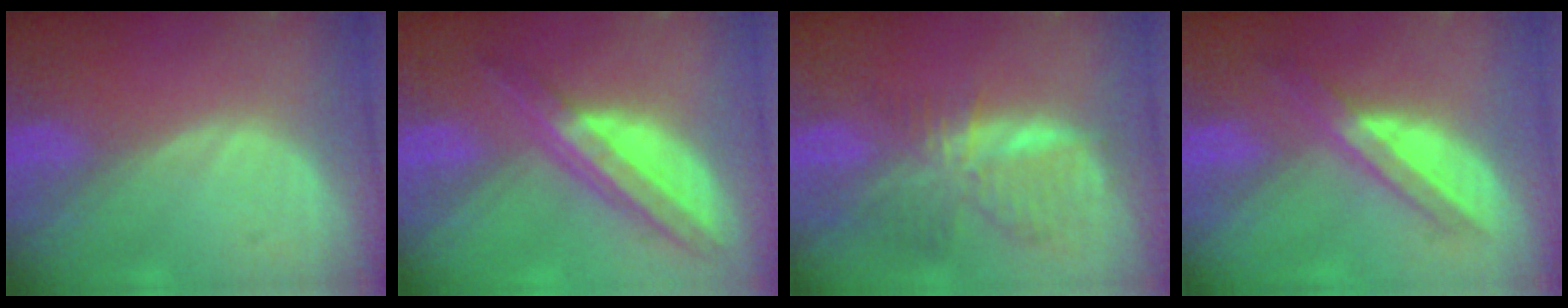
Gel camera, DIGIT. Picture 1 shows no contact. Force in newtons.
{"total": 7.9, "press": 6.7, "slide": 4.2}
{"total": 8.5, "press": 7.4, "slide": 4.2}
{"total": 5.9, "press": 5.3, "slide": 2.5}